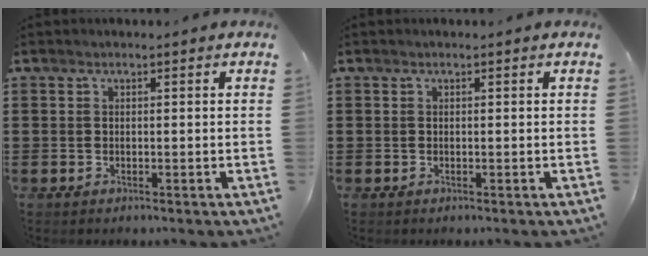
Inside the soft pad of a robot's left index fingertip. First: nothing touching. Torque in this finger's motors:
{"motor_torque": [0.00, 0.00, 0.00, 0.00]}